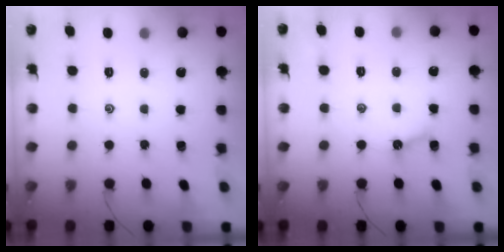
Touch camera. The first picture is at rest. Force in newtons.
{"total": 6.3, "press": 6.3, "slide": 0.1}